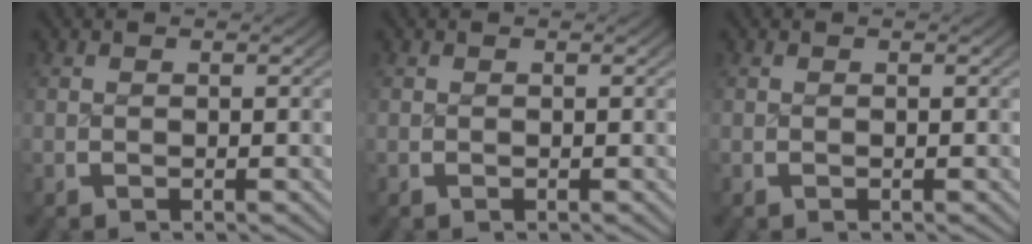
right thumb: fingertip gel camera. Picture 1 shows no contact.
{"total": 0.0}
{"total": 0.0}